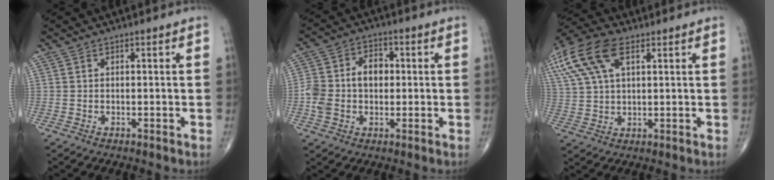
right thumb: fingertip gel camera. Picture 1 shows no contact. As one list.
[{"total": 9.9, "force": [-0.1, 7.0, 7.1], "torque": [-0.126, 0.029, -0.005]}, {"total": 14.7, "force": [6.4, 7.4, 10.9], "torque": [-0.251, 0.017, 0.121]}]